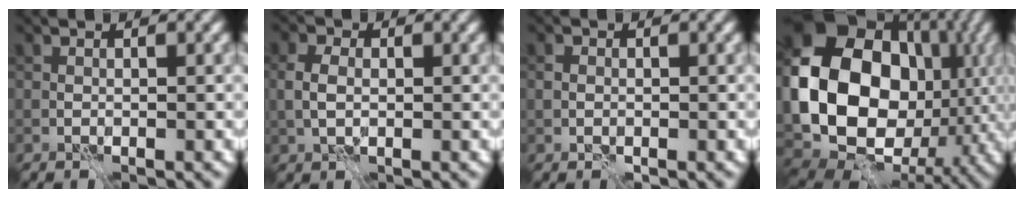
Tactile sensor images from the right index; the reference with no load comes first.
{"total": 2.7, "force": [0.1, 1.9, 1.9], "torque": [-0.051, 0.003, 0.004]}
{"total": 1.2, "force": [-0.2, 1.0, 0.6], "torque": [-0.009, 0.000, -0.006]}
{"total": 20.0, "force": [0.3, 16.2, 11.7], "torque": [-0.237, -0.013, 0.008]}